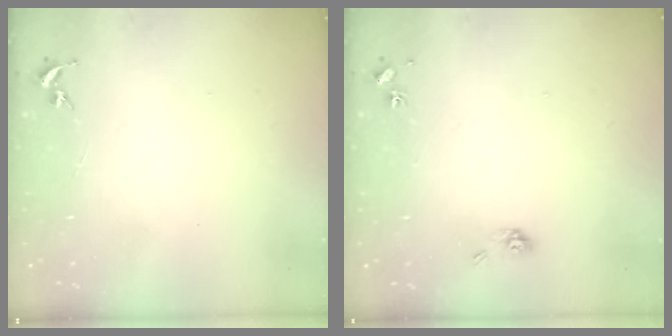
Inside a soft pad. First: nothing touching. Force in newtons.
{"total": 5.0, "press": 4.6, "slide": 1.7}